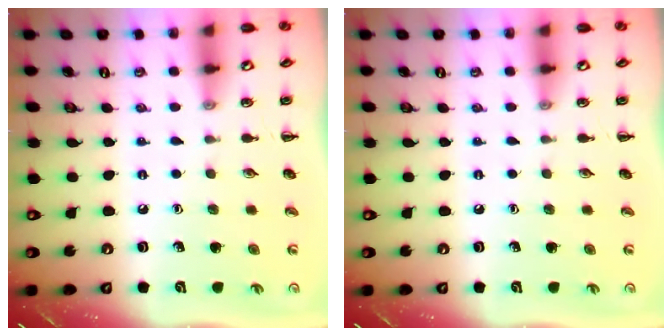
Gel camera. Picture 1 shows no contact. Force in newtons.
{"total": 0.0}